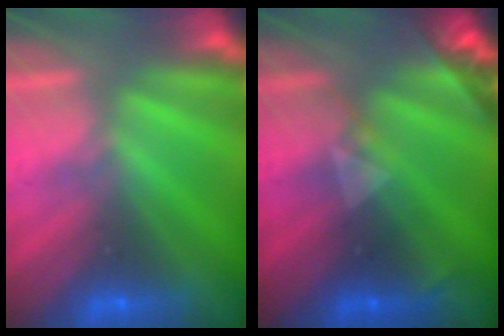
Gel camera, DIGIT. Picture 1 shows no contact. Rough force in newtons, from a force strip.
{"total": 2.4}